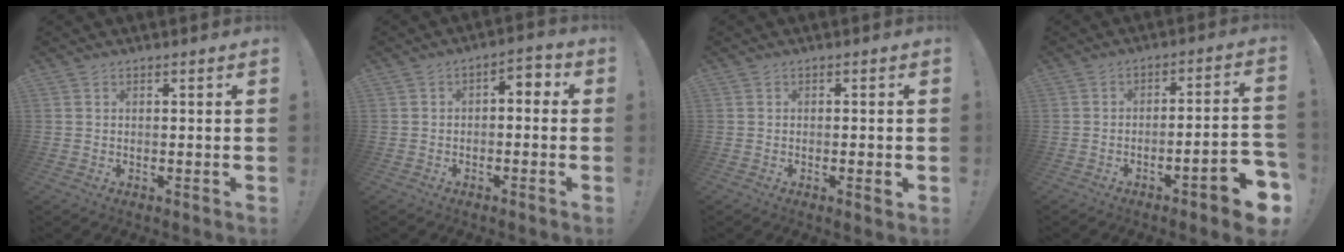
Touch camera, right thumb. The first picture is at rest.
{"total": 3.7, "force": [-2.3, 2.0, 2.2], "torque": [-0.017, 0.012, -0.046]}
{"total": 1.7, "force": [-0.3, 0.5, 1.6], "torque": [-0.015, 0.000, -0.006]}
{"total": 7.8, "force": [-4.6, 0.9, 6.2], "torque": [-0.080, 0.020, -0.077]}